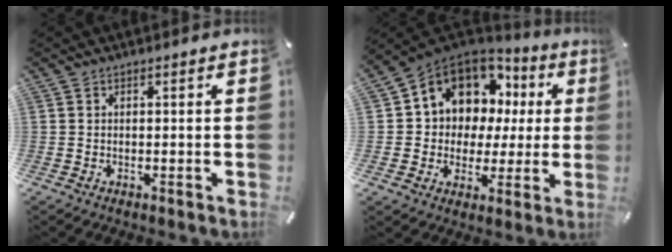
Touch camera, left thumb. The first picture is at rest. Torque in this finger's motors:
{"motor_torque": [2.44, 2.57, 1.47, 0.76, 0.14]}